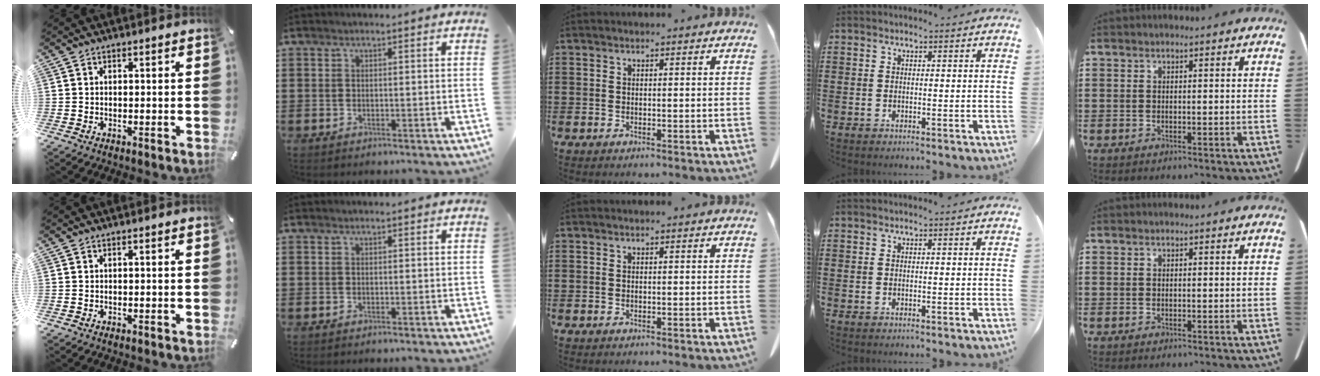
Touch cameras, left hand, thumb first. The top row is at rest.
{}